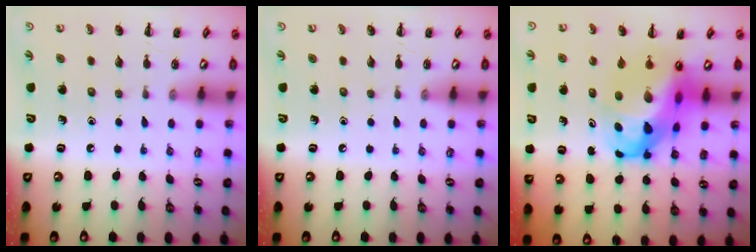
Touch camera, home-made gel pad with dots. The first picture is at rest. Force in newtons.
{"total": 0.0}
{"total": 17.0, "press": 16.4, "slide": 4.5}